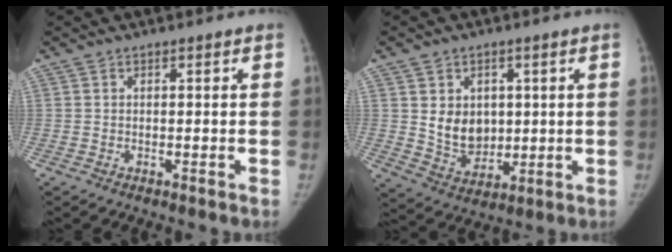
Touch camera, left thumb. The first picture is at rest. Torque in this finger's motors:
{"motor_torque": [0.05, 0.05, -0.03, 0.03, 0.02]}